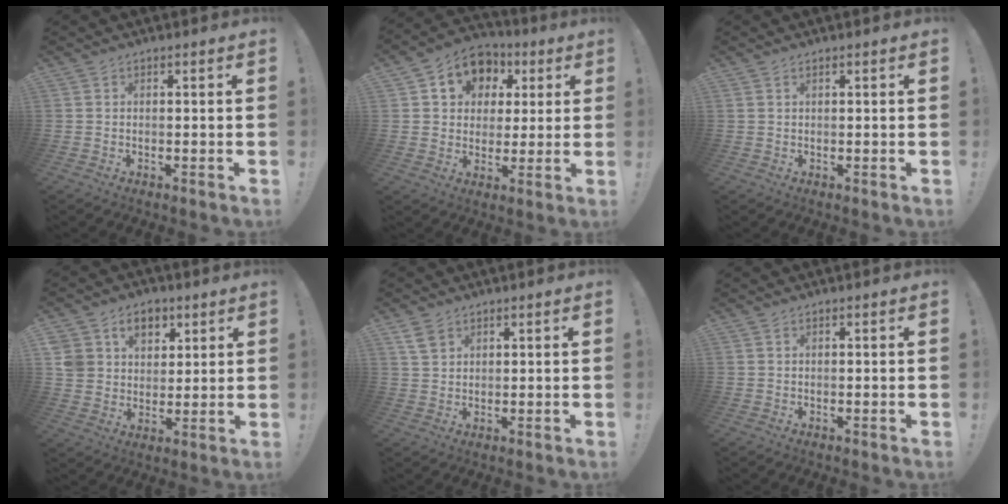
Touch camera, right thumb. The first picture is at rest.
{"total": 10.8, "force": [3.9, 9.1, 4.2], "torque": [-0.059, -0.015, 0.078]}
{"total": 0.7, "force": [0.4, 0.3, 0.5], "torque": [-0.018, 0.004, 0.011]}
{"total": 10.8, "force": [5.1, 8.6, 3.9], "torque": [-0.064, -0.024, 0.104]}
{"total": 4.2, "force": [2.7, 2.5, 2.1], "torque": [-0.037, -0.008, 0.052]}
{"total": 0.0}